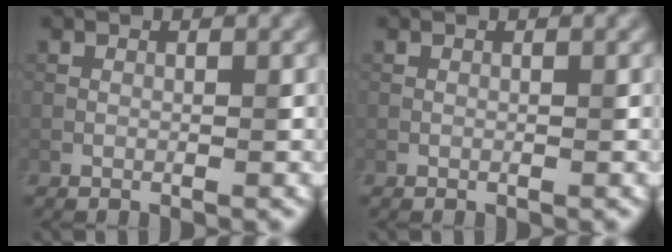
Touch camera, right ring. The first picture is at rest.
{"total": 0.0}